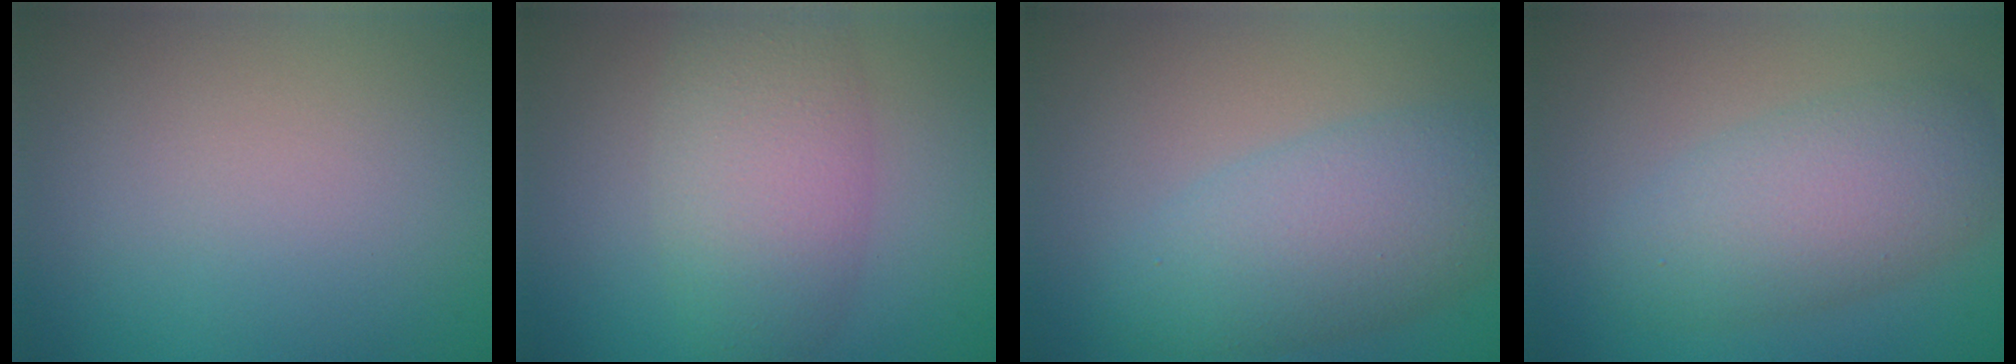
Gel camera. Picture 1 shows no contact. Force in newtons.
{"total": 5.8, "press": 5.8, "slide": 0.3}
{"total": 5.9, "press": 5.9, "slide": 0.1}
{"total": 5.4, "press": 5.4, "slide": 0.1}